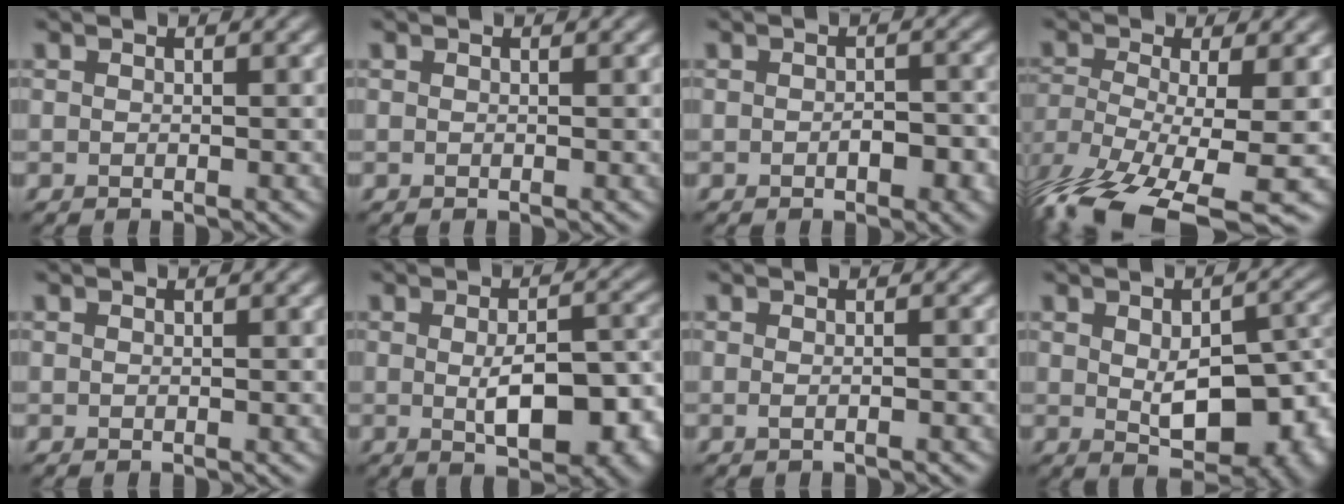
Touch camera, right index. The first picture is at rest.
{"total": 0.0}
{"total": 2.5, "force": [-0.7, 1.3, 2.0], "torque": [-0.030, -0.002, -0.009]}
{"total": 12.0, "force": [-7.9, 3.5, 8.4], "torque": [-0.171, -0.027, -0.121]}
{"total": 0.0}
{"total": 8.2, "force": [-1.5, 3.7, 7.2], "torque": [-0.104, -0.013, -0.015]}
{"total": 1.4, "force": [-0.2, 0.5, 1.3], "torque": [-0.015, -0.005, -0.011]}
{"total": 10.4, "force": [-1.3, 5.7, 8.7], "torque": [-0.120, -0.022, -0.003]}